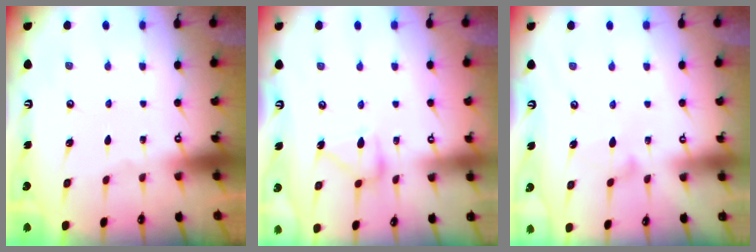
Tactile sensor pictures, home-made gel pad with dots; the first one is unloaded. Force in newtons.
{"total": 12.1, "press": 12.1, "slide": 0.3}
{"total": 7.8, "press": 7.8, "slide": 0.4}